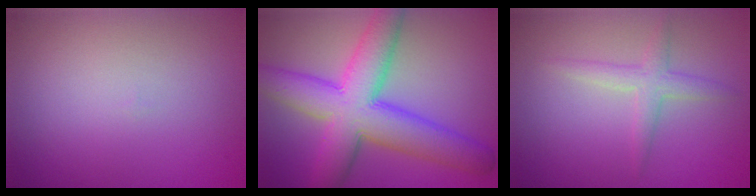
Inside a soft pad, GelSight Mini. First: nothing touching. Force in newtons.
{"total": 10.2, "press": 10.2, "slide": 0.3}
{"total": 2.3, "press": 2.3, "slide": 0.1}